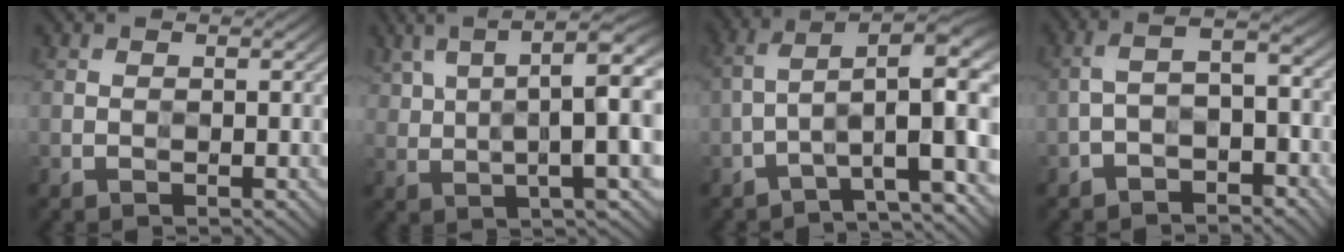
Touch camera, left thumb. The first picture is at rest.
{"total": 13.1, "force": [4.0, 3.9, 11.9], "torque": [-0.205, 0.014, 0.072]}
{"total": 8.8, "force": [-2.1, 3.2, 7.9], "torque": [-0.138, 0.018, -0.039]}
{"total": 5.4, "force": [-3.4, 2.3, 3.6], "torque": [-0.058, 0.009, -0.065]}